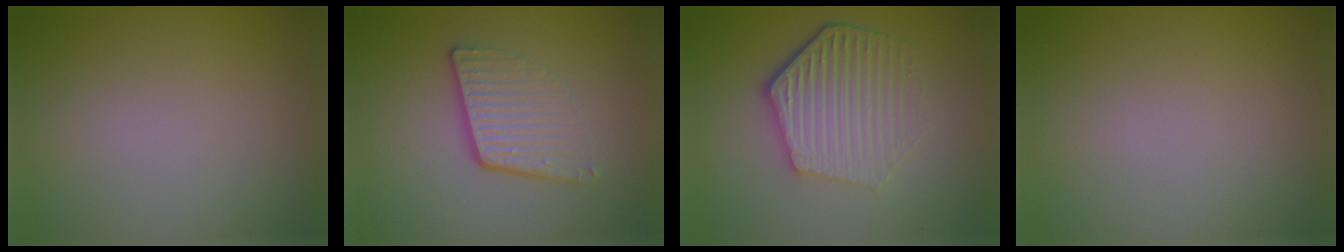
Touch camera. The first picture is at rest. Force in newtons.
{"total": 4.3, "press": 2.8, "slide": 3.3}
{"total": 5.9, "press": 4.5, "slide": 3.9}
{"total": 0.0}